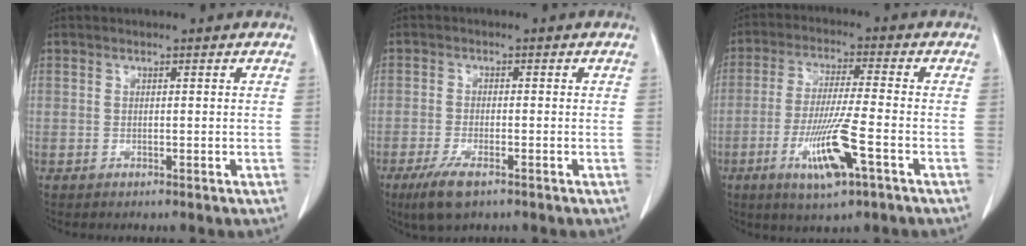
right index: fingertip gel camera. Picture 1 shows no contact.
{"total": 5.3, "force": [-3.4, 1.3, 3.9], "torque": [-0.084, -0.013, -0.057]}
{"total": 10.6, "force": [-4.2, 0.5, 9.7], "torque": [-0.186, -0.018, -0.076]}